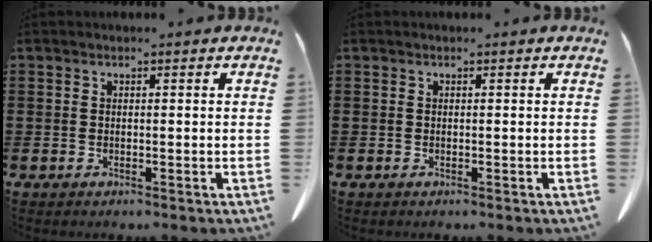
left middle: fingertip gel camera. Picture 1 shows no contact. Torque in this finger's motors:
{"motor_torque": [-0.08, 0.08, 0.00, 0.00]}